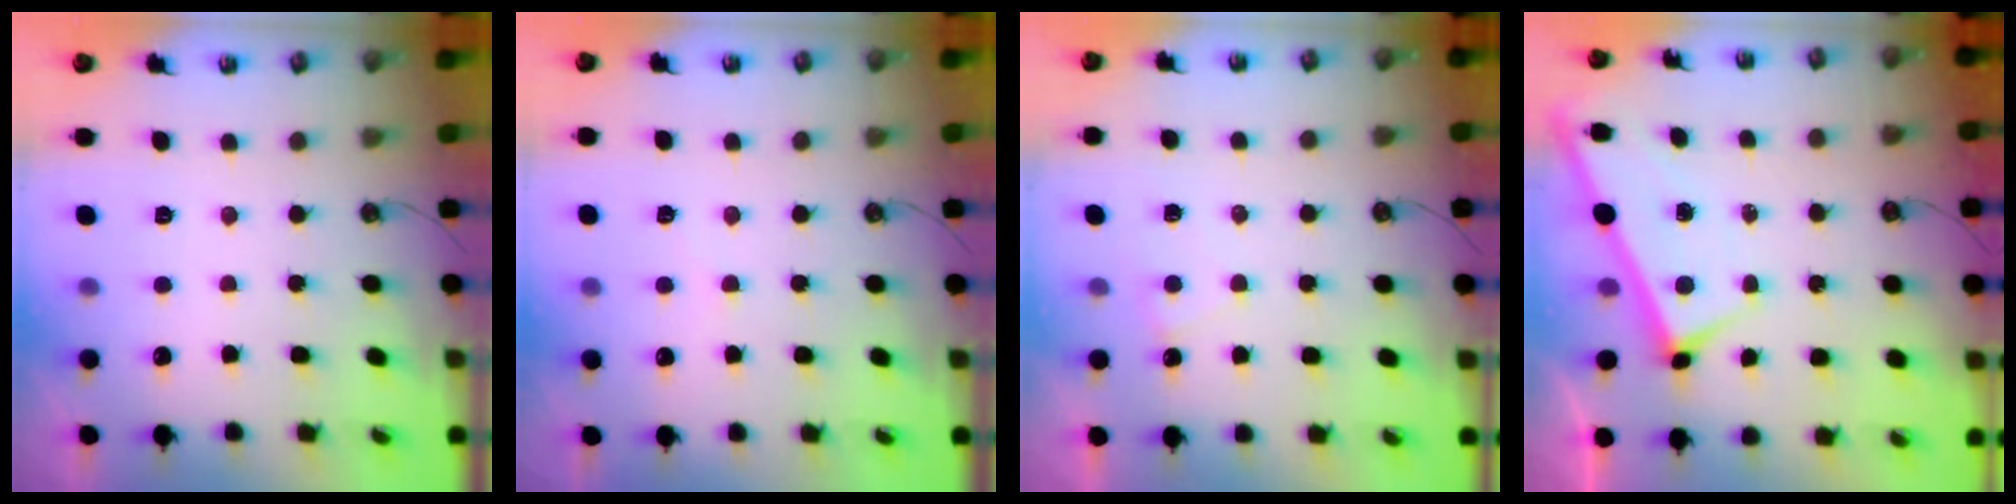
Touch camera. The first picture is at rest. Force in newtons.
{"total": 0.8, "press": 0.8, "slide": 0.2}
{"total": 1.2, "press": 1.1, "slide": 0.4}
{"total": 1.8, "press": 1.8, "slide": 0.1}